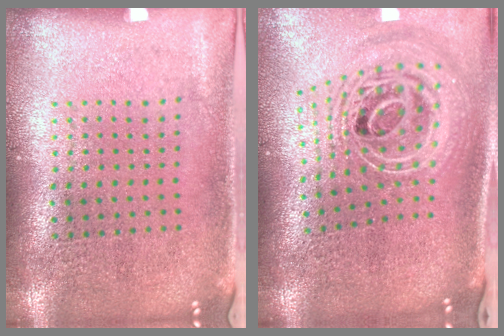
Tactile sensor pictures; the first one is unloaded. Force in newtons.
{"total": 2.8, "press": 2.0, "slide": 1.9}